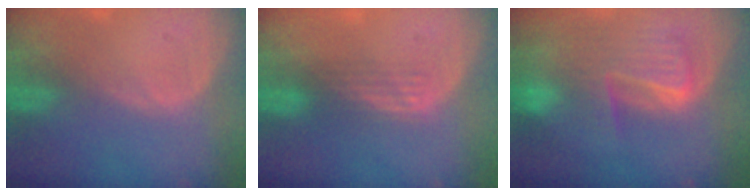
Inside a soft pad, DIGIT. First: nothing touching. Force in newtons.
{"total": 2.9, "press": 2.6, "slide": 1.3}
{"total": 9.8, "press": 8.4, "slide": 4.9}